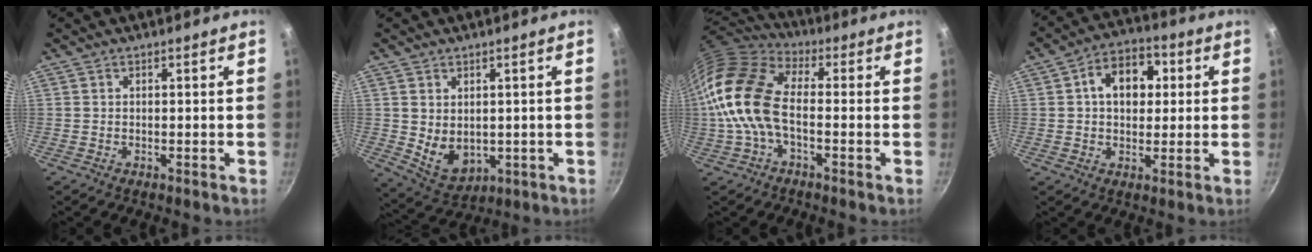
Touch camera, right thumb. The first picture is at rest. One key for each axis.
{"total": 7.5, "fx": 0.5, "fy": 5.5, "fz": 5.1, "tx": -0.070, "ty": -0.019, "tz": 0.032}
{"total": 15.1, "fx": -1.7, "fy": 8.4, "fz": 12.5, "tx": -0.236, "ty": 0.029, "tz": -0.051}
{"total": 10.6, "fx": 2.1, "fy": 7.5, "fz": 7.2, "tx": -0.069, "ty": 0.012, "tz": 0.019}